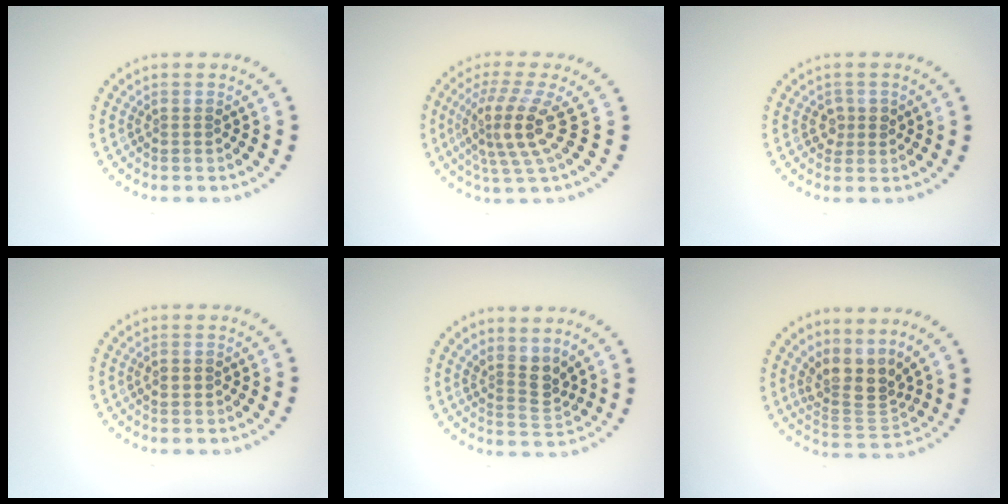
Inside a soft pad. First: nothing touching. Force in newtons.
{"total": 4.3, "press": 3.1, "slide": 3.0}
{"total": 1.6, "press": 1.4, "slide": 0.6}
{"total": 1.3, "press": 1.3, "slide": 0.0}
{"total": 2.7, "press": 2.0, "slide": 1.8}
{"total": 3.9, "press": 2.9, "slide": 2.6}